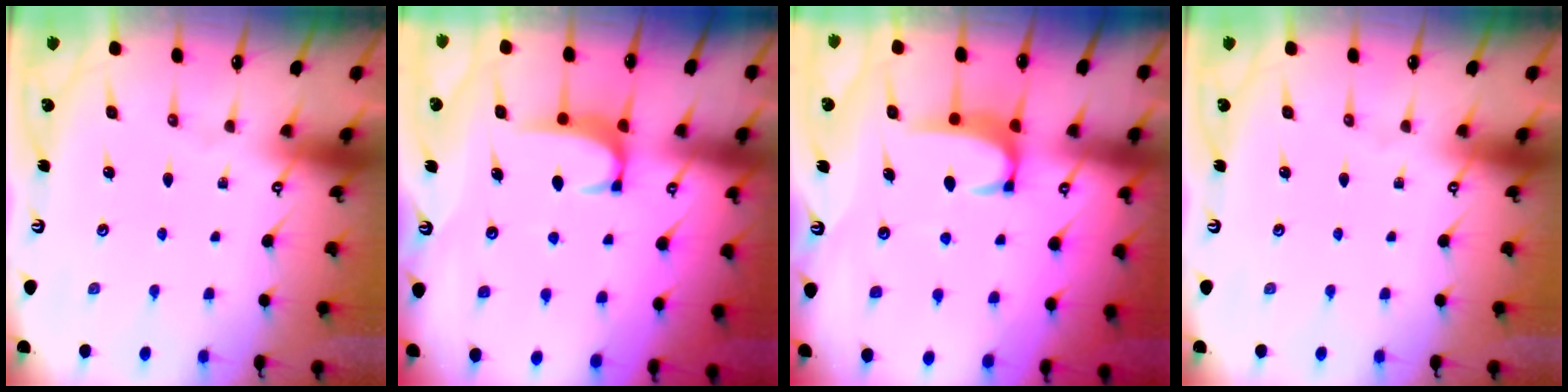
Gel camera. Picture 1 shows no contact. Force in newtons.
{"total": 1.7, "press": 1.6, "slide": 0.5}
{"total": 1.9, "press": 1.8, "slide": 0.5}
{"total": 0.0}